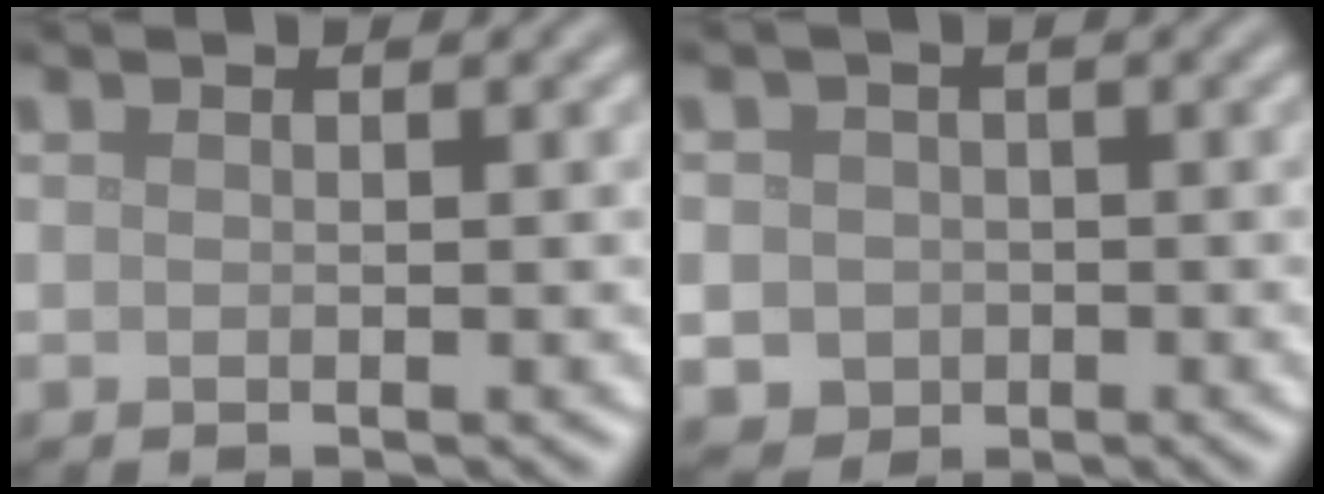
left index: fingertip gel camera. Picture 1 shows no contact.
{"total": 4.7, "force": [-0.6, 4.5, 1.3], "torque": [-0.013, 0.005, -0.026]}